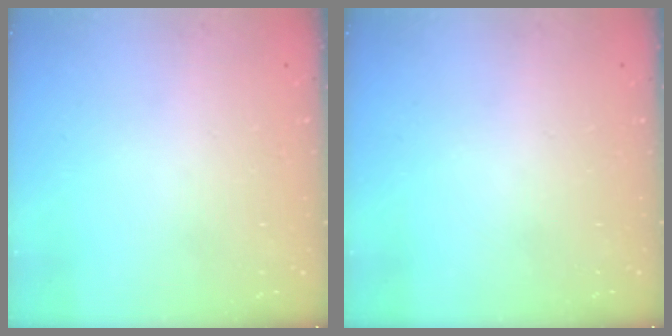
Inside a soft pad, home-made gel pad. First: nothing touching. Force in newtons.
{"total": 0.0}